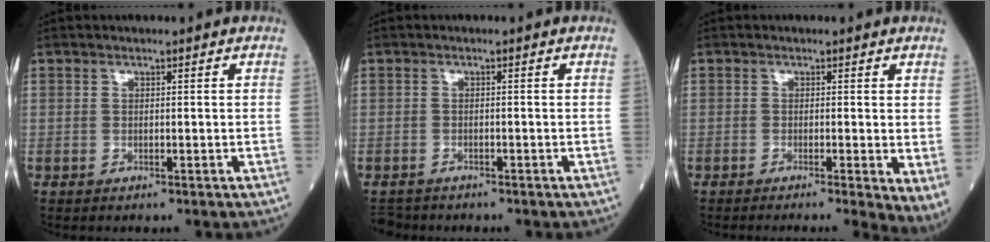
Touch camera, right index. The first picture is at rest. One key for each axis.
{"total": 3.1, "fx": -2.7, "fy": 1.5, "fz": 0.3, "tx": -0.007, "ty": -0.005, "tz": -0.045}
{"total": 4.1, "fx": -1.5, "fy": 0.3, "fz": 3.9, "tx": -0.042, "ty": -0.011, "tz": -0.028}